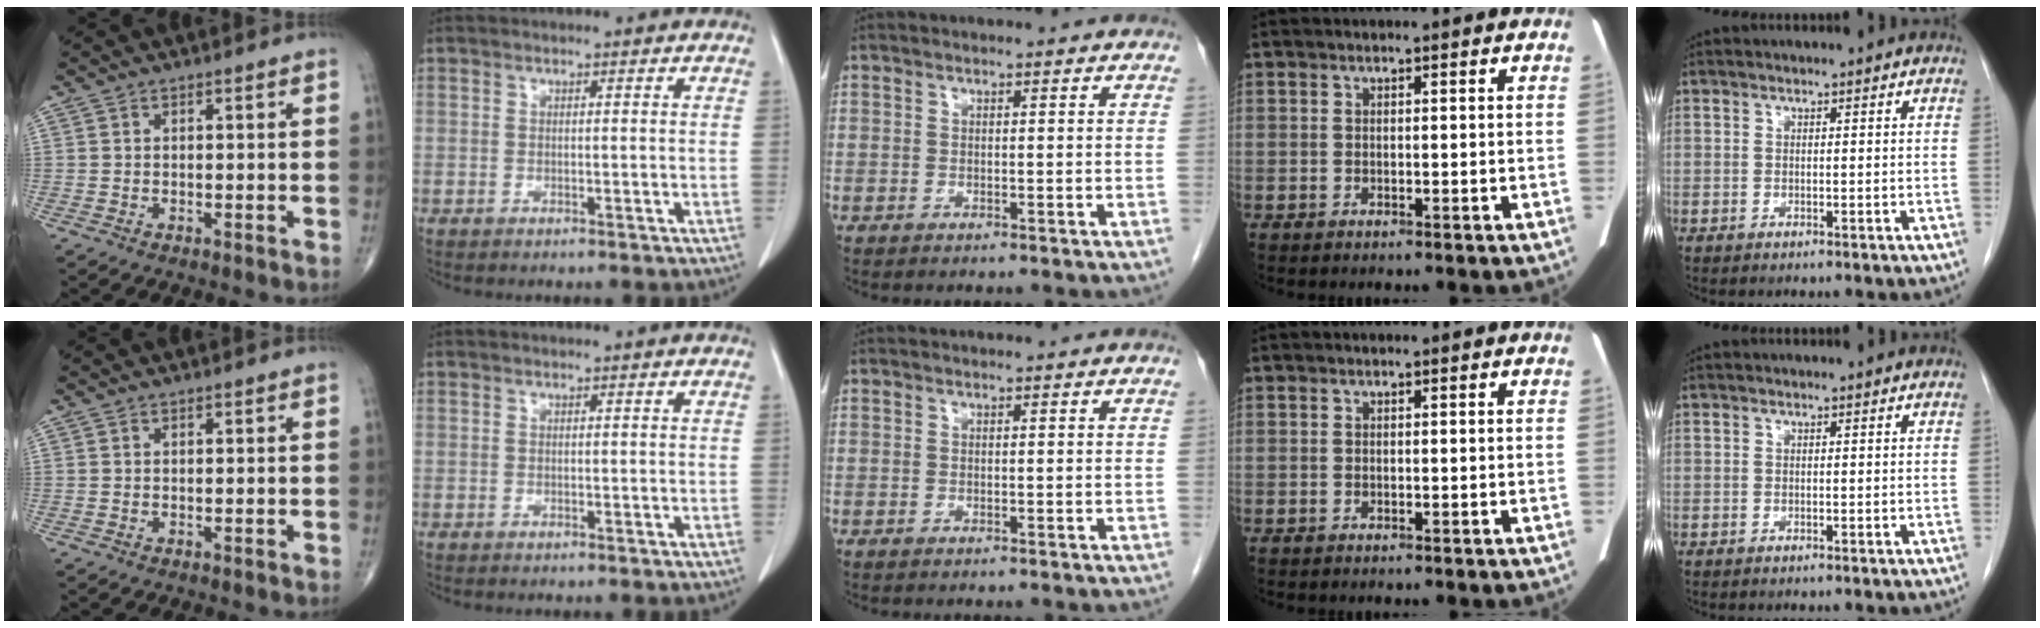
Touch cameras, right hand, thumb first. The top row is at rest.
{}